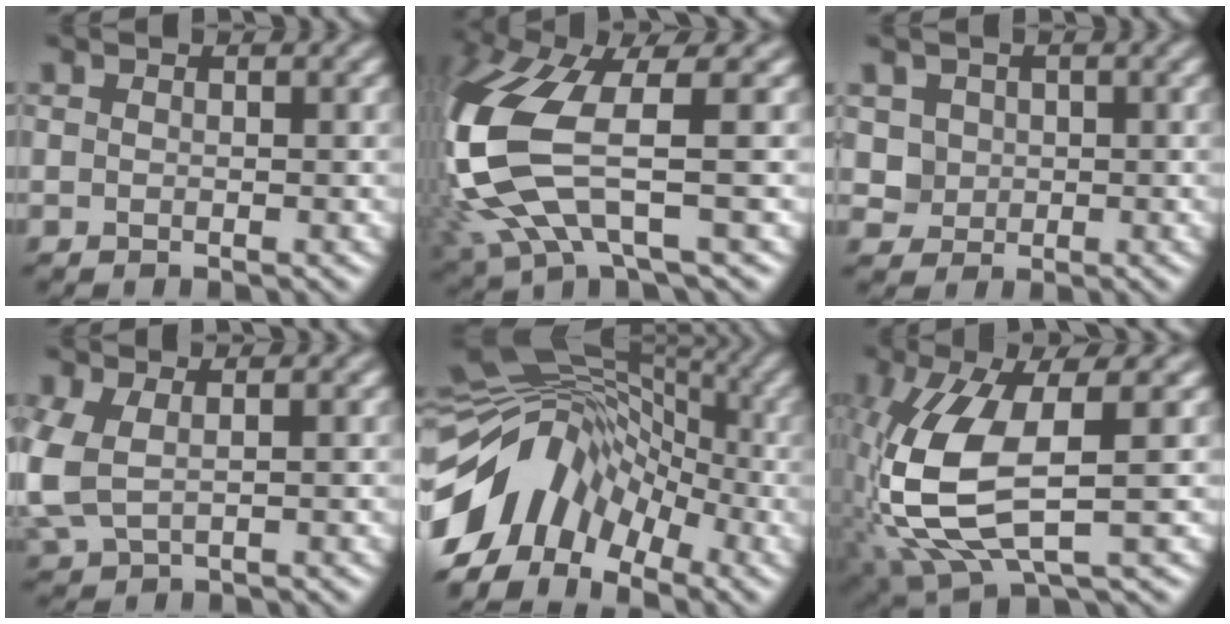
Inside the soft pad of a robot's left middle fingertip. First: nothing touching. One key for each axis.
{"total": 10.9, "fx": -0.9, "fy": 4.4, "fz": 10.0, "tx": -0.261, "ty": -0.013, "tz": -0.019}
{"total": 3.3, "fx": 0.9, "fy": 2.9, "fz": 1.3, "tx": -0.020, "ty": 0.009, "tz": 0.015}
{"total": 4.4, "fx": -0.2, "fy": 2.8, "fz": 3.4, "tx": -0.101, "ty": -0.010, "tz": 0.005}
{"total": 11.0, "fx": -4.0, "fy": 7.3, "fz": 7.2, "tx": -0.118, "ty": 0.024, "tz": -0.094}
{"total": 10.3, "fx": -0.5, "fy": 3.9, "fz": 9.6, "tx": -0.233, "ty": -0.013, "tz": -0.005}